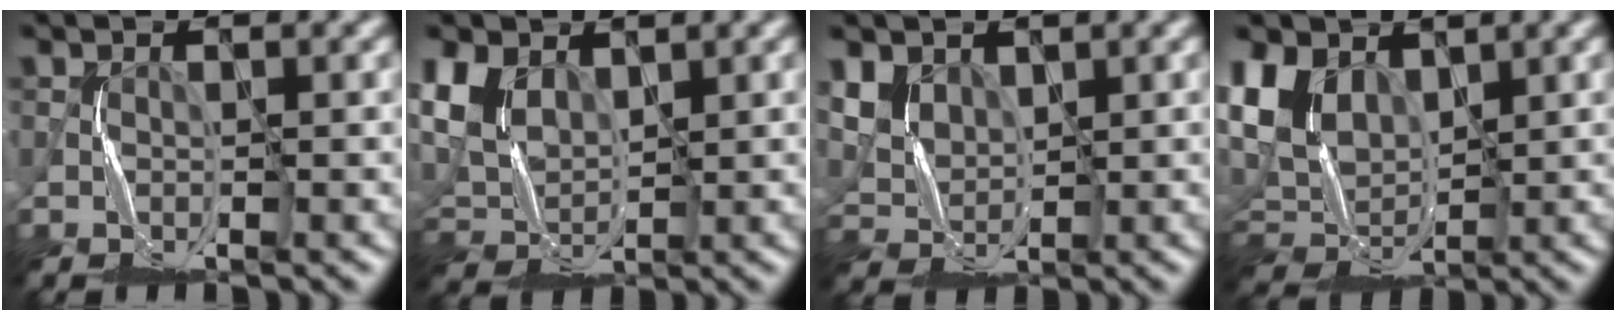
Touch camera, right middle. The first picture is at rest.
{"total": 5.1, "force": [2.5, 3.2, 3.0], "torque": [-0.080, -0.001, 0.048]}
{"total": 4.8, "force": [2.9, 3.0, 2.3], "torque": [-0.072, -0.003, 0.069]}
{"total": 6.3, "force": [2.1, 4.5, 3.9], "torque": [-0.101, -0.003, 0.037]}